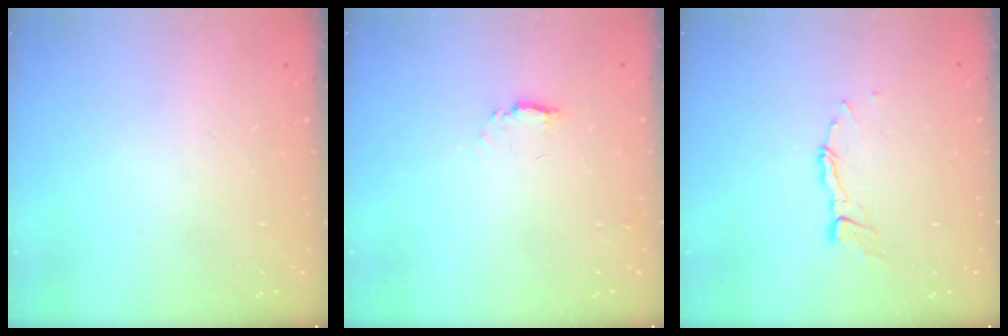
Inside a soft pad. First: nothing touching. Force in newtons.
{"total": 4.2, "press": 4.2, "slide": 0.5}
{"total": 5.9, "press": 5.9, "slide": 0.2}